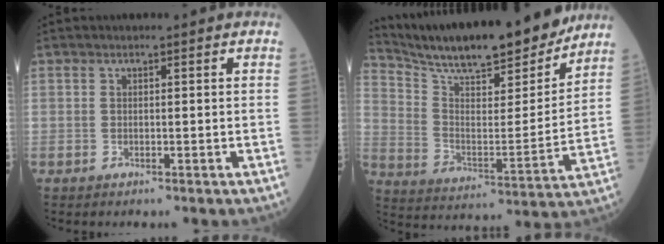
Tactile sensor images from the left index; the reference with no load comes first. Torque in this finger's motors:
{"motor_torque": [0.30, -0.84, 0.33, 0.12]}